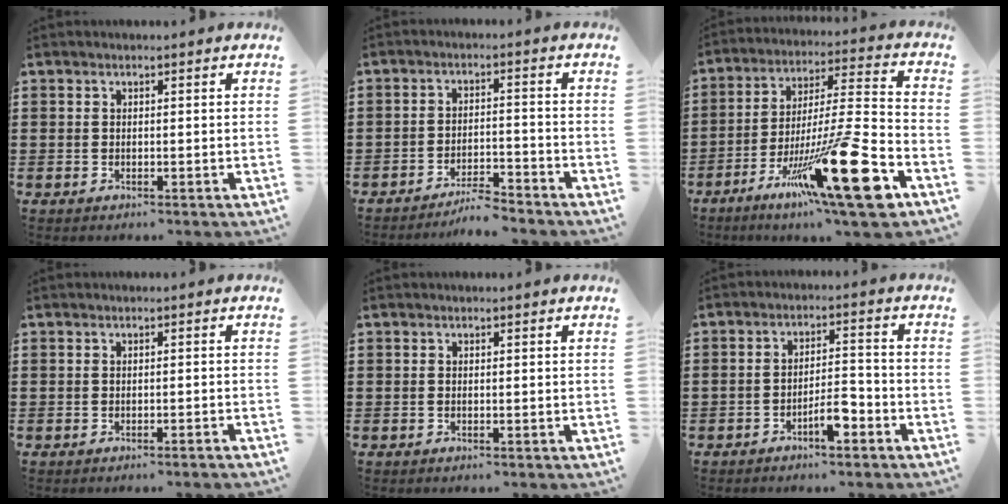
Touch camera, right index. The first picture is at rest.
{"total": 4.1, "force": [-4.0, 0.0, 1.0], "torque": [-0.022, 0.005, -0.082]}
{"total": 21.6, "force": [-11.6, 2.4, 18.1], "torque": [-0.309, 0.021, -0.188]}
{"total": 0.8, "force": [-0.7, -0.1, 0.3], "torque": [-0.006, -0.003, -0.014]}
{"total": 0.0}
{"total": 5.1, "force": [-3.1, 1.4, 3.8], "torque": [-0.068, 0.009, -0.058]}